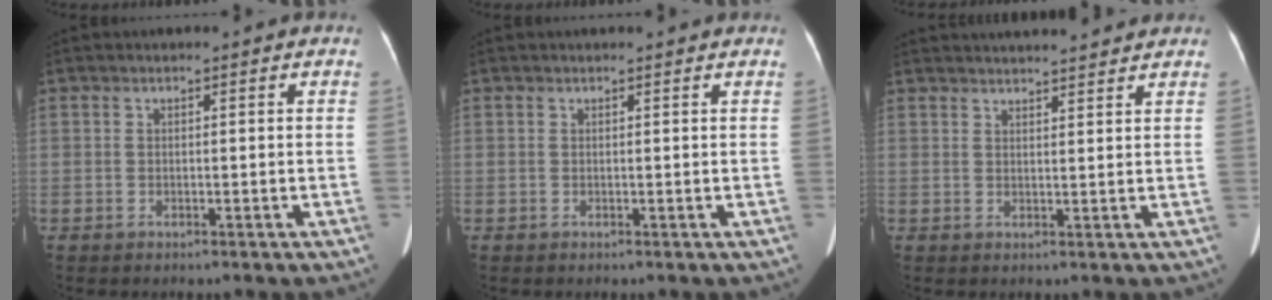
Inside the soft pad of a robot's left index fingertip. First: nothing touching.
{"total": 1.5, "force": [1.4, 0.0, 0.3], "torque": [-0.011, 0.009, 0.016]}
{"total": 11.6, "force": [11.0, 0.9, 3.7], "torque": [-0.059, 0.009, 0.147]}